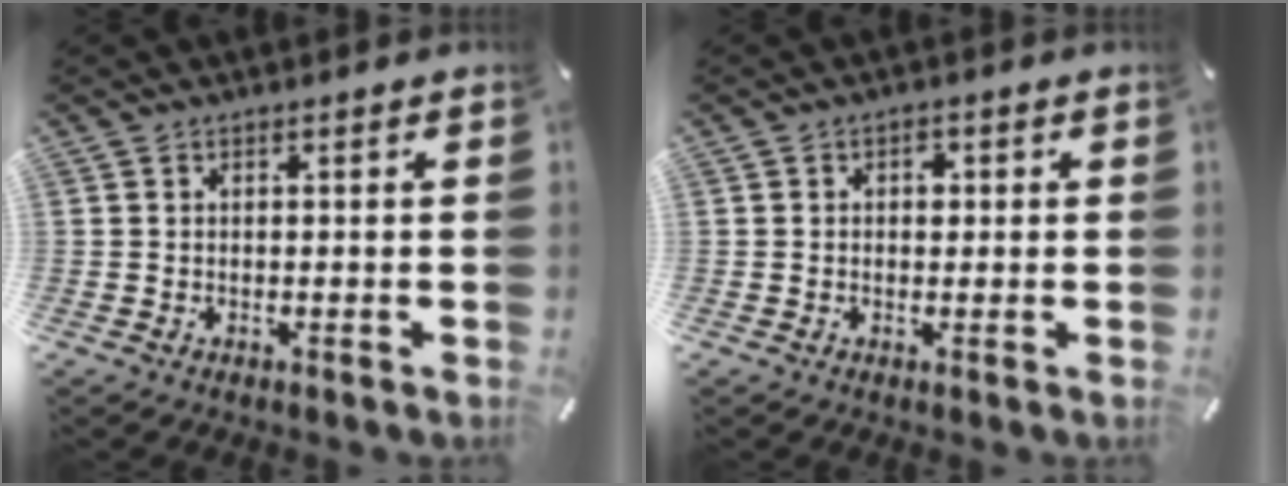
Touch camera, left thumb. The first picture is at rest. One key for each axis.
{"total": 2.1, "fx": 0.2, "fy": 1.6, "fz": 1.3, "tx": -0.004, "ty": -0.002, "tz": -0.005}